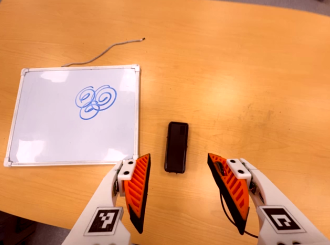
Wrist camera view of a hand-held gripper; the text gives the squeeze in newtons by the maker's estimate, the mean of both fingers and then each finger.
{"total": 0.0}